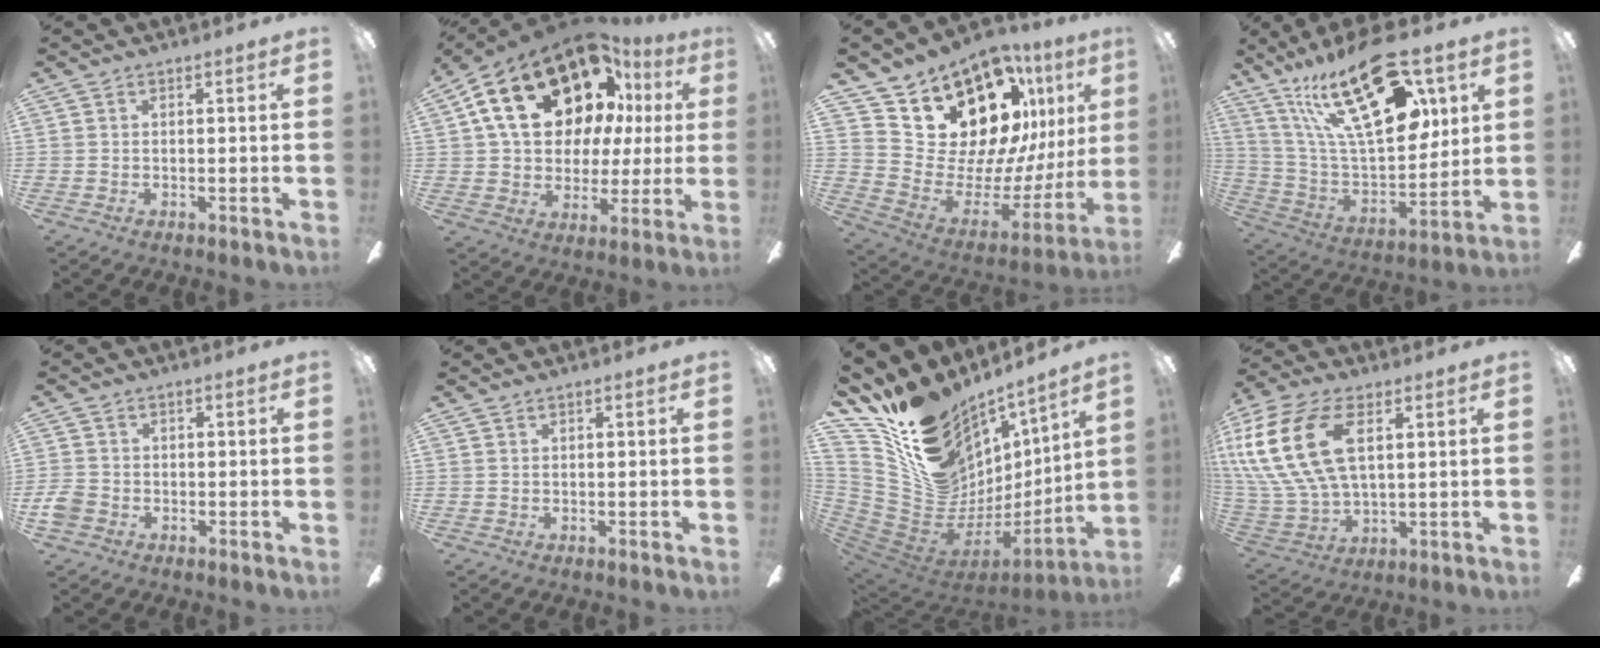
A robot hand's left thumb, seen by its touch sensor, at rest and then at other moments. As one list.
[{"total": 23.8, "force": [11.8, 14.9, 14.3], "torque": [-0.253, -0.055, 0.221]}, {"total": 19.6, "force": [12.8, 10.9, 10.1], "torque": [-0.156, -0.103, 0.251]}, {"total": 30.0, "force": [15.1, 12.5, 22.7], "torque": [-0.419, -0.083, 0.252]}, {"total": 3.7, "force": [-1.4, 2.9, 1.9], "torque": [-0.041, 0.006, -0.026]}, {"total": 0.0}, {"total": 16.7, "force": [11.8, 10.8, 4.9], "torque": [-0.077, -0.125, 0.243]}, {"total": 22.6, "force": [6.9, 13.0, 17.1], "torque": [-0.373, -0.003, 0.120]}]